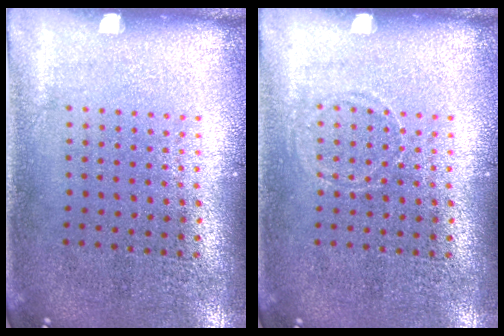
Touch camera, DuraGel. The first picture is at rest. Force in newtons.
{"total": 0.6, "press": 0.6, "slide": 0.0}